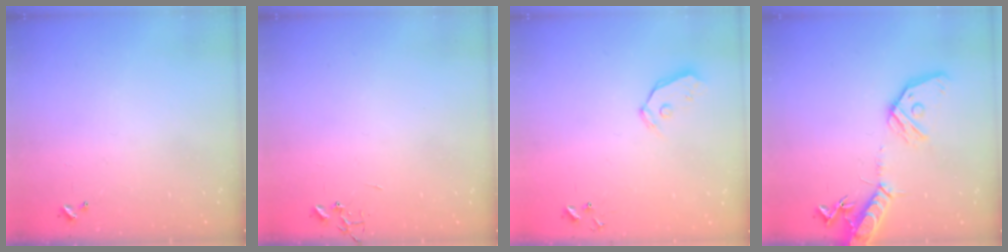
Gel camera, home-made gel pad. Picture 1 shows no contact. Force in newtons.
{"total": 0.0}
{"total": 6.3, "press": 6.3, "slide": 0.7}
{"total": 16.6, "press": 16.2, "slide": 3.2}